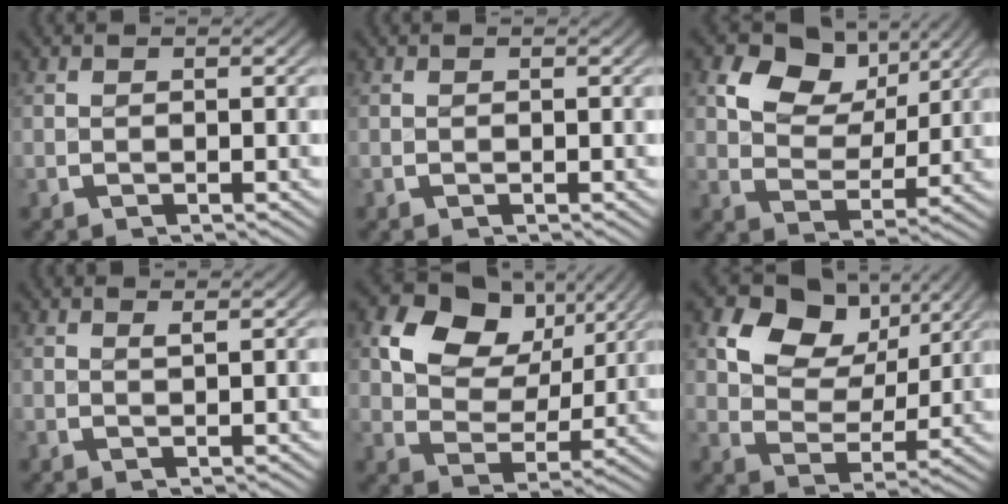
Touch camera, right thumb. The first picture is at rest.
{"total": 0.0}
{"total": 6.9, "force": [2.9, 4.8, 4.1], "torque": [-0.070, -0.012, 0.044]}
{"total": 0.9, "force": [0.8, 0.0, 0.4], "torque": [-0.001, -0.001, 0.015]}
{"total": 9.8, "force": [3.3, 7.1, 5.9], "torque": [-0.109, -0.013, 0.047]}
{"total": 8.3, "force": [3.1, 5.9, 5.0], "torque": [-0.089, -0.012, 0.044]}